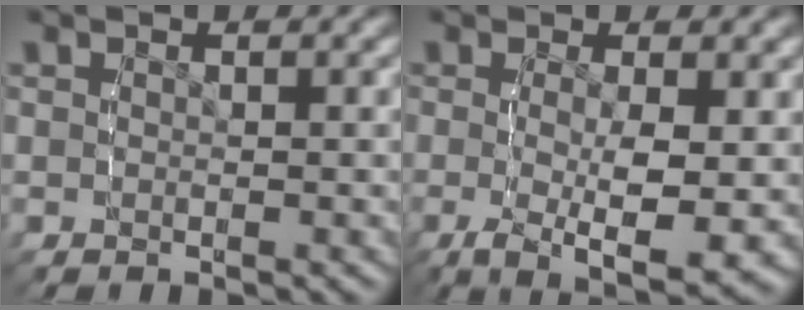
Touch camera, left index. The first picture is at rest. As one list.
[{"total": 6.6, "force": [-2.6, 1.9, 5.8], "torque": [-0.096, -0.033, -0.024]}]